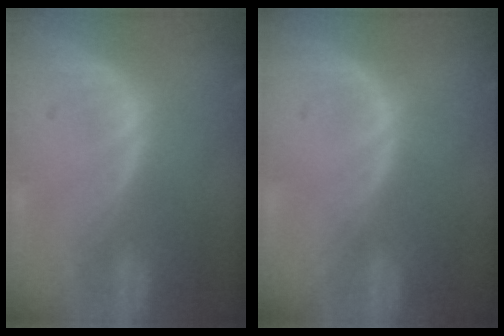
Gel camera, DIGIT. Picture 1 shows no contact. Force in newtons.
{"total": 0.0}